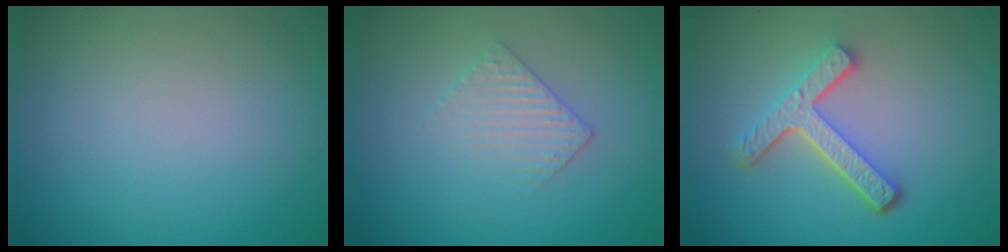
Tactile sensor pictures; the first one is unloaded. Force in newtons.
{"total": 2.2, "press": 2.2, "slide": 0.5}
{"total": 4.4, "press": 3.3, "slide": 2.9}